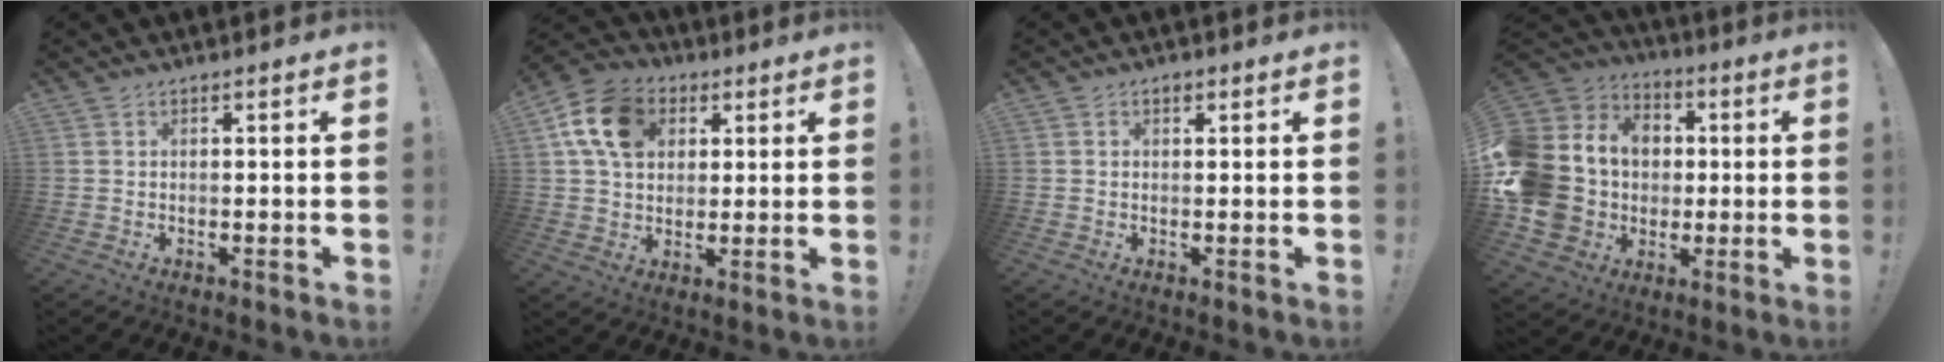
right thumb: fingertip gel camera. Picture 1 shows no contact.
{"total": 14.9, "force": [5.3, 11.1, 8.3], "torque": [-0.140, -0.007, 0.105]}
{"total": 1.1, "force": [0.7, 0.6, 0.7], "torque": [-0.010, 0.000, 0.011]}
{"total": 17.1, "force": [0.0, 15.5, 7.1], "torque": [-0.143, 0.006, 0.038]}